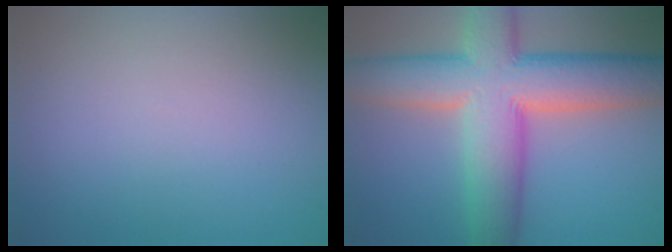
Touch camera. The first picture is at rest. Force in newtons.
{"total": 12.0, "press": 12.0, "slide": 0.6}